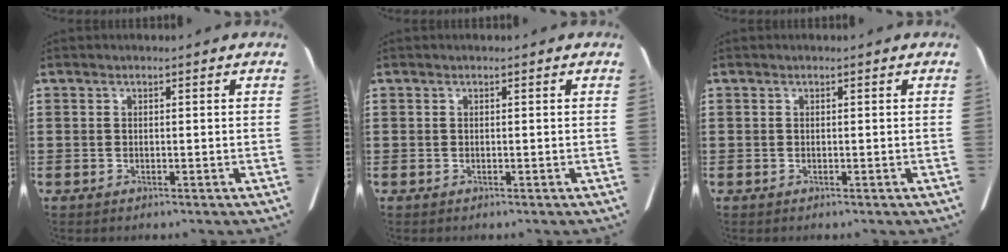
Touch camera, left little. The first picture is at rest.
{"total": 0.0}
{"total": 0.0}